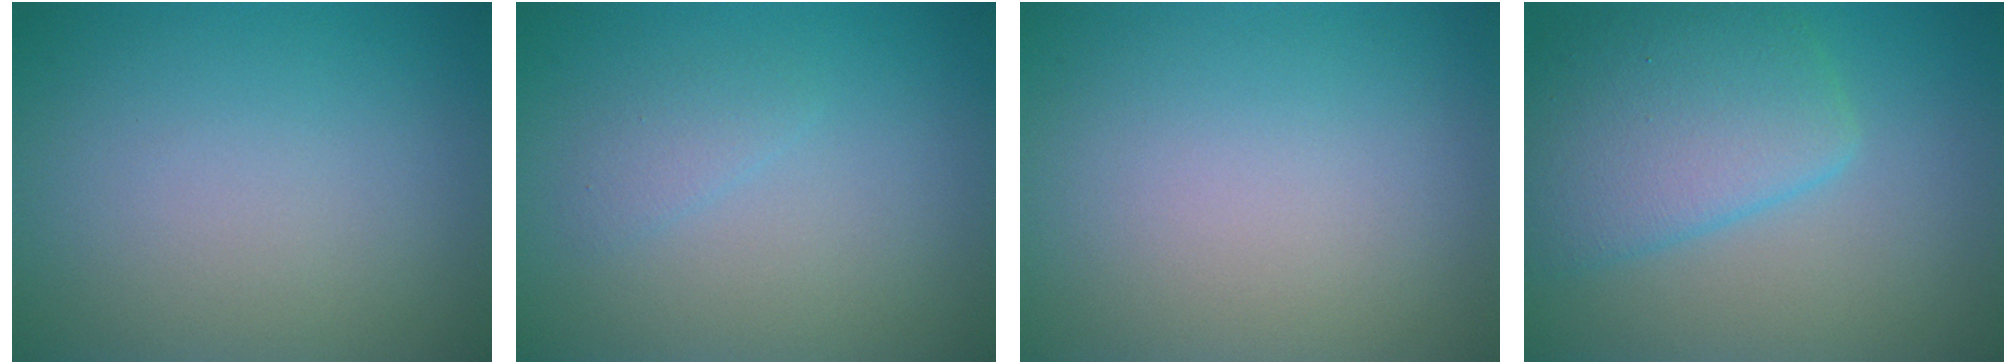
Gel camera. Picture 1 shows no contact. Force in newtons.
{"total": 1.1, "press": 1.1, "slide": 0.1}
{"total": 0.0}
{"total": 5.8, "press": 5.8, "slide": 0.2}